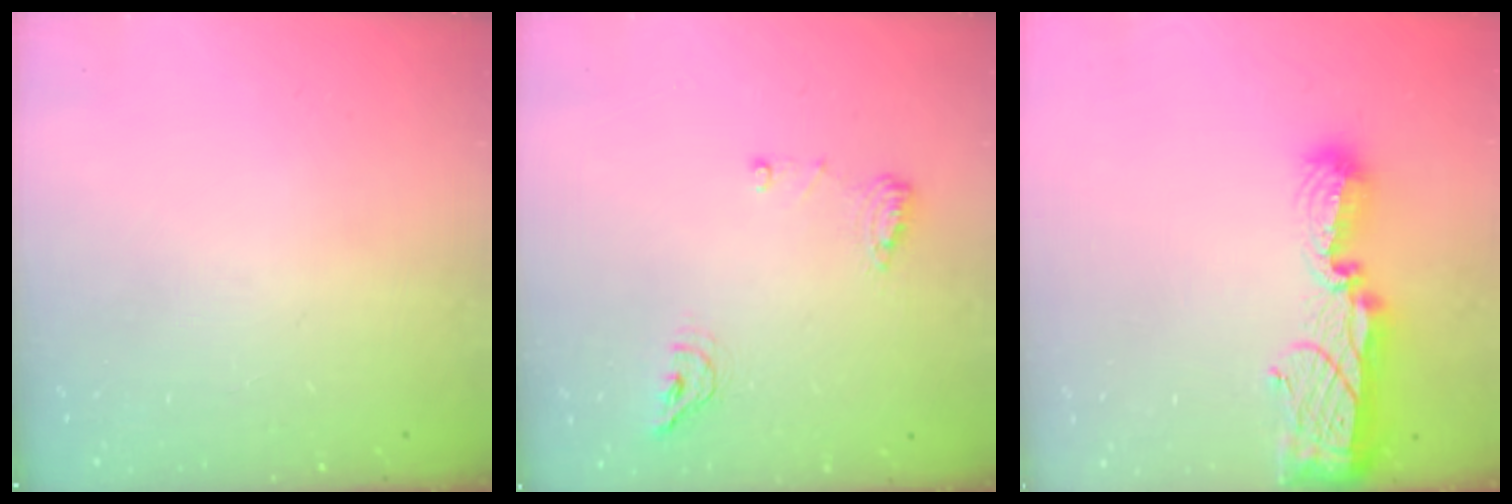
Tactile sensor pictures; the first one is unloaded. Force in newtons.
{"total": 8.2, "press": 8.1, "slide": 1.5}
{"total": 14.1, "press": 14.1, "slide": 0.7}